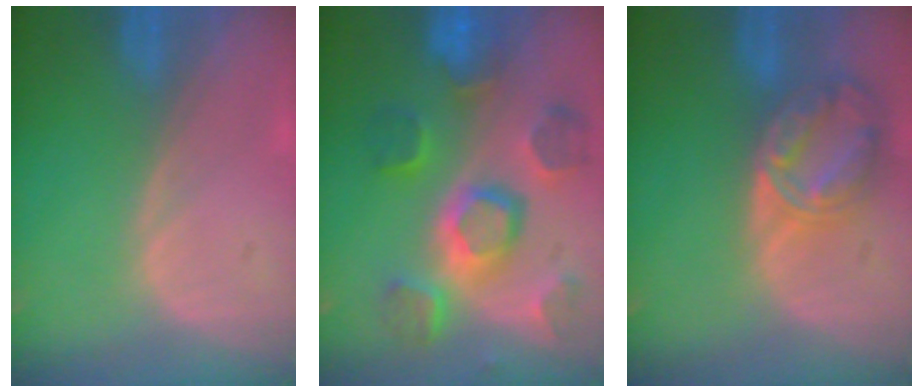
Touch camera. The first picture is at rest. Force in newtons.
{"total": 11.4, "press": 10.1, "slide": 5.4}
{"total": 8.3, "press": 7.0, "slide": 4.4}